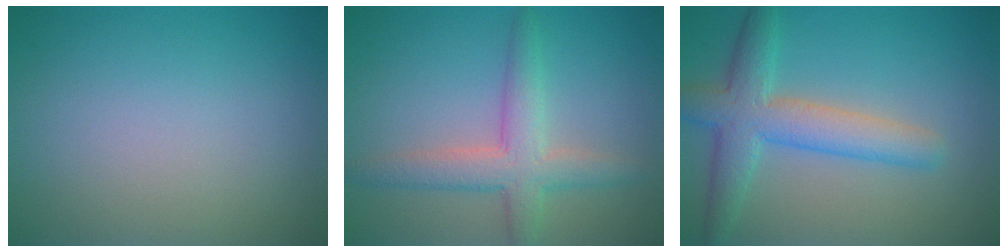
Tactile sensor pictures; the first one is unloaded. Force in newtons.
{"total": 4.3, "press": 4.3, "slide": 0.1}
{"total": 5.4, "press": 5.4, "slide": 0.2}